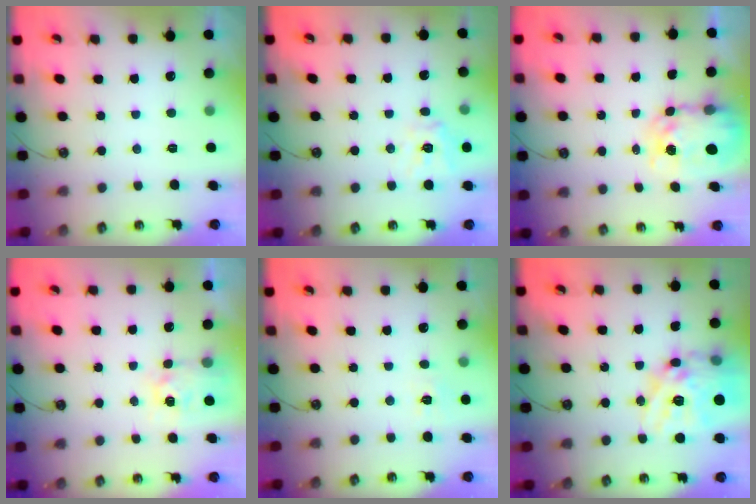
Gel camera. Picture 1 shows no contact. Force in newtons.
{"total": 12.5, "press": 12.4, "slide": 1.7}
{"total": 7.7, "press": 7.6, "slide": 0.7}
{"total": 5.0, "press": 5.0, "slide": 0.5}
{"total": 6.1, "press": 6.1, "slide": 0.7}
{"total": 20.7, "press": 20.6, "slide": 2.1}